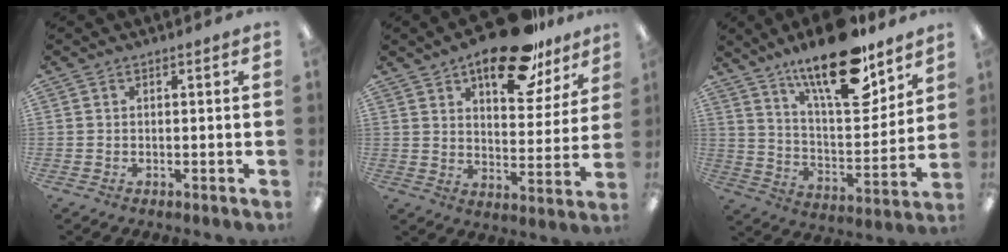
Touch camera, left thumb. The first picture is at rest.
{"total": 18.4, "force": [12.8, 8.0, 10.5], "torque": [-0.136, -0.071, 0.210]}
{"total": 21.1, "force": [15.1, 7.1, 13.0], "torque": [-0.206, -0.094, 0.251]}